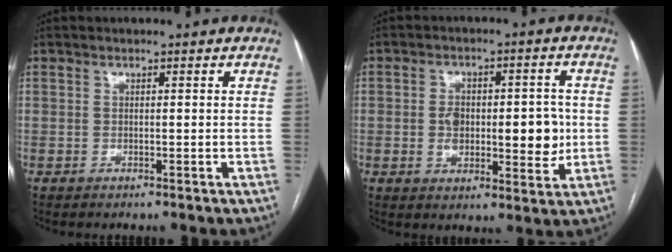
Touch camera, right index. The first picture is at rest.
{"total": 10.4, "force": [-0.4, 5.1, 9.1], "torque": [-0.132, 0.009, 0.004]}